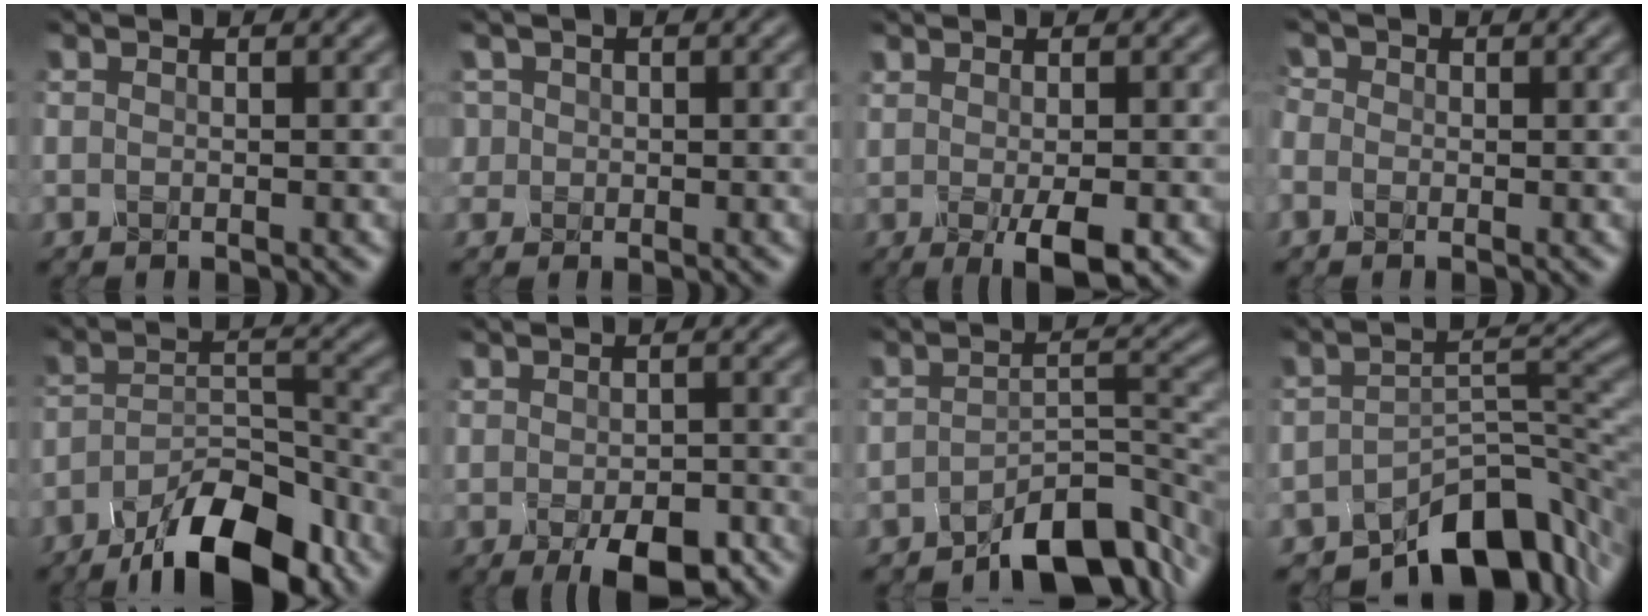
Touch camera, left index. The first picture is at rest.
{"total": 1.5, "force": [0.2, 1.5, 0.1], "torque": [-0.005, -0.003, 0.002]}
{"total": 3.5, "force": [-0.8, 0.8, 3.3], "torque": [-0.057, -0.008, -0.008]}
{"total": 1.7, "force": [0.1, 1.7, 0.4], "torque": [-0.012, 0.005, -0.009]}
{"total": 9.2, "force": [-6.6, 2.9, 5.7], "torque": [-0.089, -0.002, -0.113]}
{"total": 5.2, "force": [-2.7, 2.4, 3.8], "torque": [-0.053, -0.012, -0.033]}
{"total": 6.5, "force": [-4.9, 2.3, 3.6], "torque": [-0.049, 0.002, -0.083]}
{"total": 8.7, "force": [-6.5, 3.4, 4.6], "torque": [-0.045, -0.009, -0.112]}